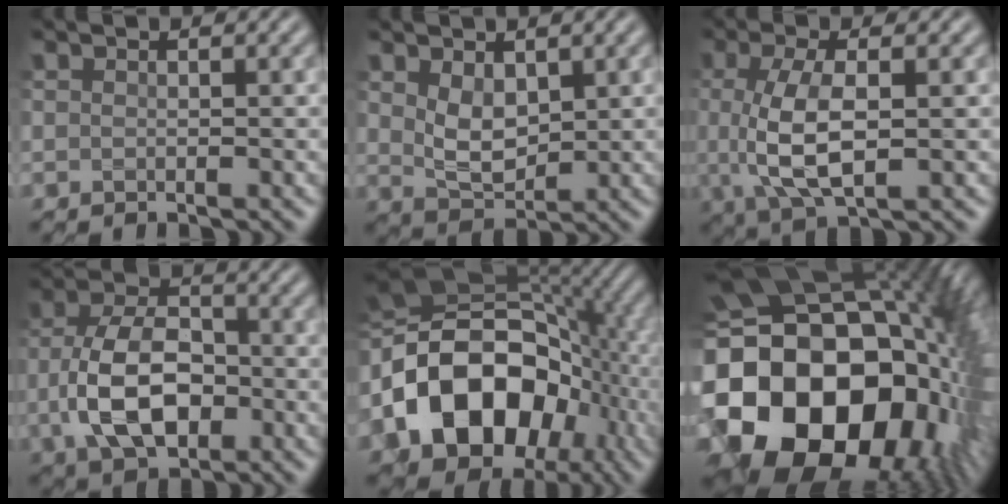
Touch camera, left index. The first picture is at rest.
{"total": 3.4, "force": [1.0, 2.0, 2.5], "torque": [-0.058, -0.003, 0.025]}
{"total": 6.1, "force": [0.2, 2.2, 5.7], "torque": [-0.130, 0.000, 0.006]}
{"total": 8.2, "force": [-1.9, 4.8, 6.4], "torque": [-0.131, 0.009, -0.038]}
{"total": 16.9, "force": [-2.9, 12.3, 11.3], "torque": [-0.201, 0.005, -0.054]}
{"total": 23.2, "force": [-3.4, 17.9, 14.4], "torque": [-0.274, -0.060, -0.073]}